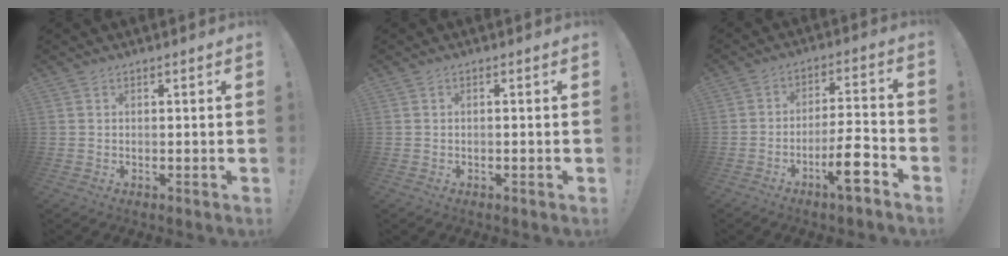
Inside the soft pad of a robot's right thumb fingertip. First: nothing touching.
{"total": 0.6, "force": [-0.4, -0.1, 0.5], "torque": [-0.017, 0.003, -0.006]}
{"total": 11.0, "force": [-6.0, 2.7, 8.9], "torque": [-0.129, 0.031, -0.100]}